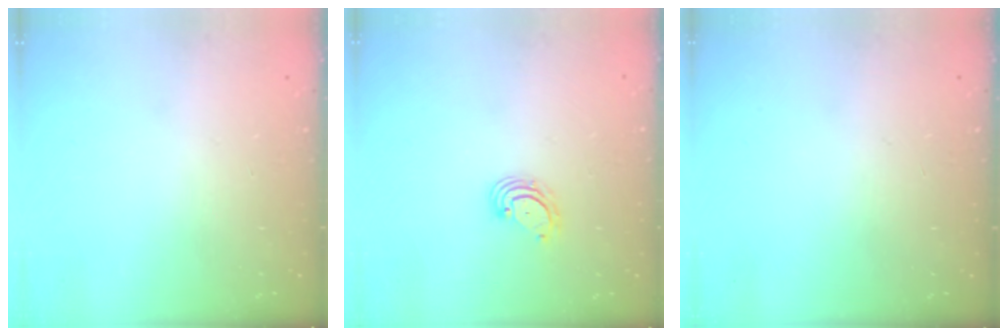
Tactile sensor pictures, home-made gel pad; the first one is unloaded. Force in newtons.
{"total": 3.5, "press": 3.5, "slide": 0.4}
{"total": 0.0}